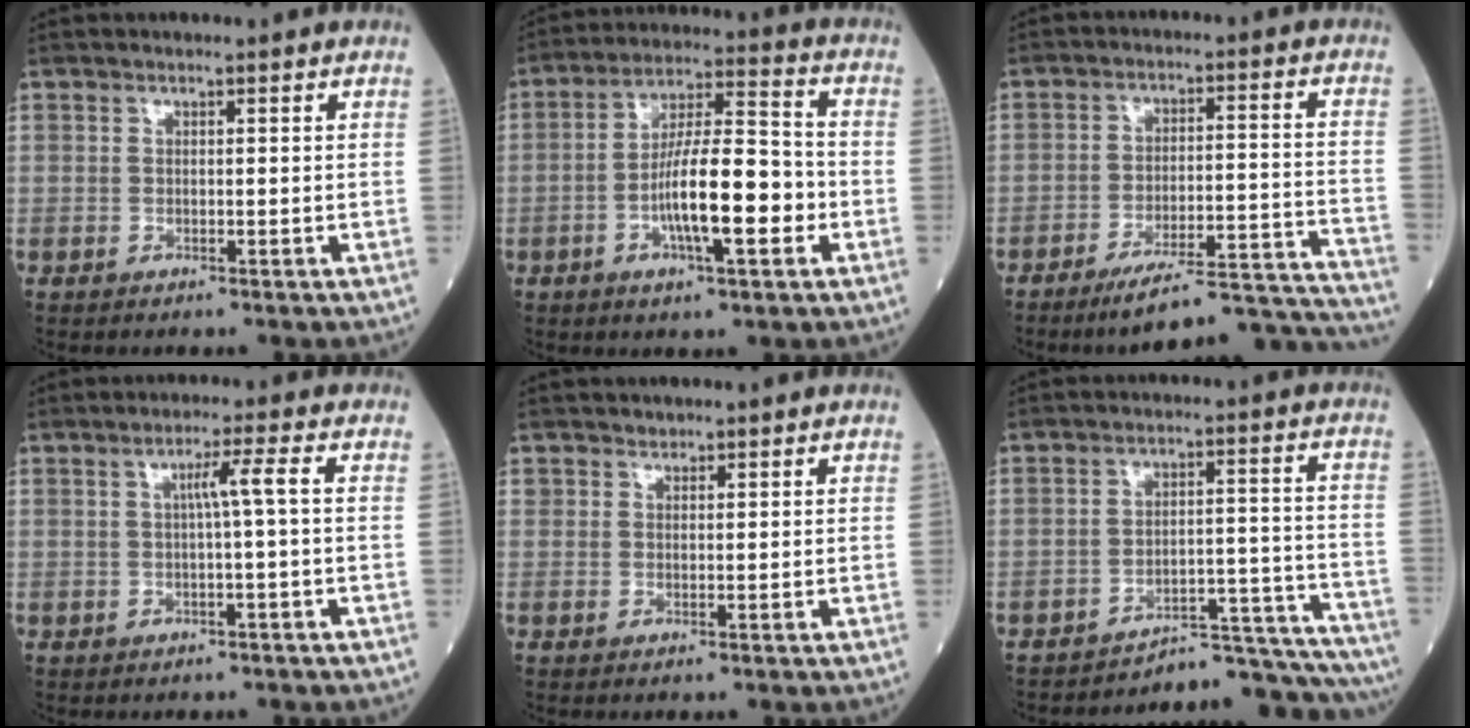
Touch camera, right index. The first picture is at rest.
{"total": 13.3, "force": [-3.6, 3.1, 12.5], "torque": [-0.230, 0.013, -0.058]}
{"total": 18.9, "force": [-18.0, 0.7, 5.7], "torque": [-0.040, 0.031, -0.252]}
{"total": 3.8, "force": [0.3, -0.1, 3.8], "torque": [-0.075, 0.011, 0.010]}
{"total": 2.4, "force": [1.4, 2.0, 0.5], "torque": [-0.017, 0.016, 0.029]}
{"total": 15.9, "force": [-15.8, -0.1, 2.1], "torque": [-0.008, 0.041, -0.211]}